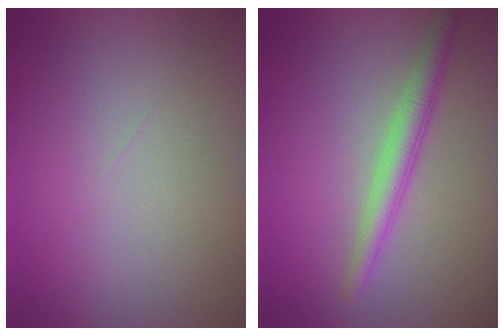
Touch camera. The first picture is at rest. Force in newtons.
{"total": 2.6, "press": 2.6, "slide": 0.1}